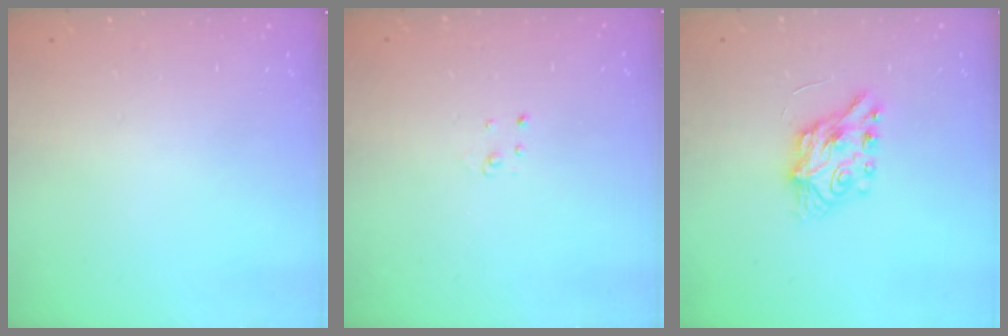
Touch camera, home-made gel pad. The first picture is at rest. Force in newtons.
{"total": 2.0, "press": 2.0, "slide": 0.2}
{"total": 7.2, "press": 7.1, "slide": 0.4}